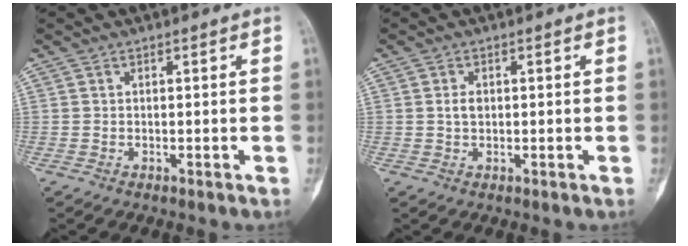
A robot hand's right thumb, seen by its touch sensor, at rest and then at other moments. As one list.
[{"total": 1.7, "force": [0.2, 1.2, 1.3], "torque": [-0.021, 0.002, 0.004]}]